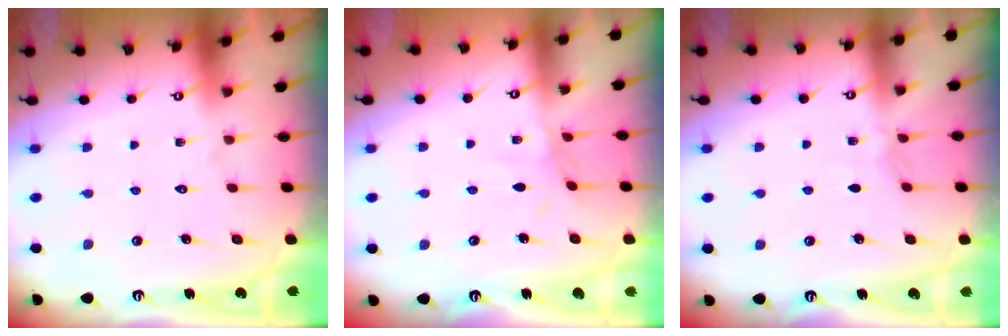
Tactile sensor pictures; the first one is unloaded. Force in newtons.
{"total": 3.3, "press": 3.3, "slide": 0.1}
{"total": 2.9, "press": 2.9, "slide": 0.5}